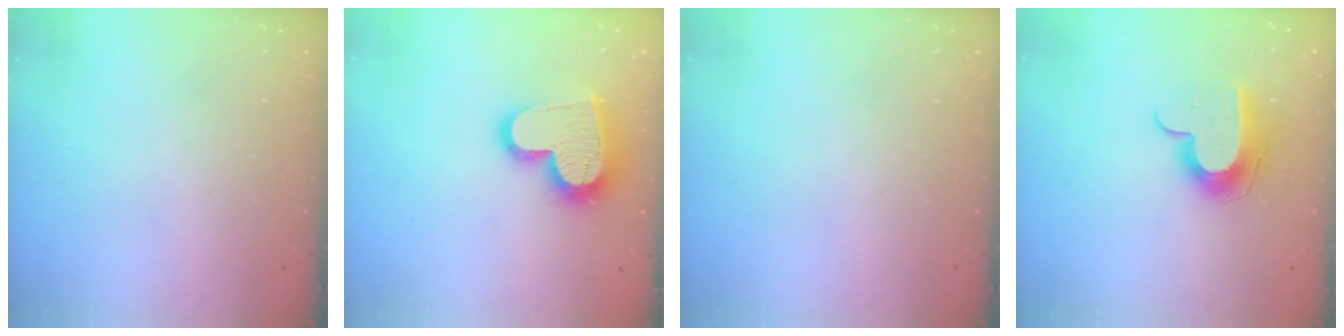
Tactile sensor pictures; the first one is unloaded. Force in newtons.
{"total": 18.2, "press": 18.1, "slide": 1.5}
{"total": 0.0}
{"total": 11.5, "press": 11.4, "slide": 0.9}